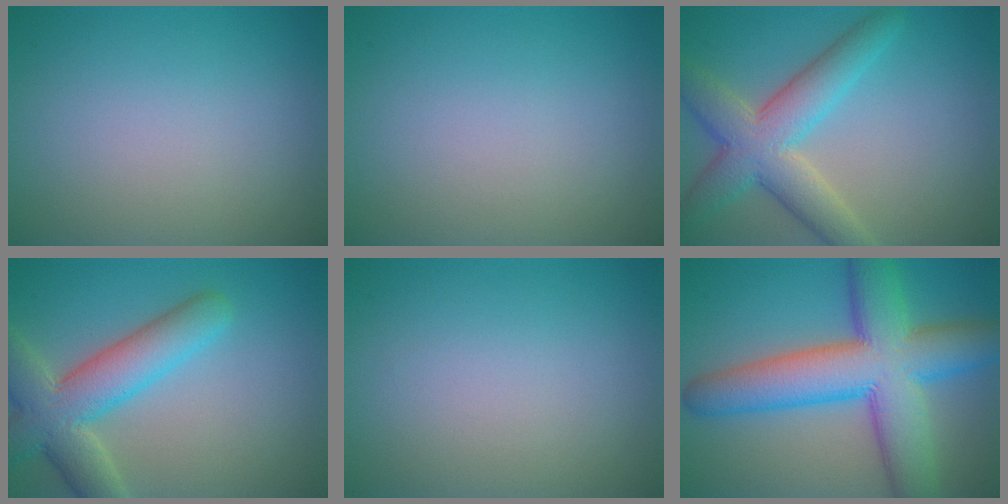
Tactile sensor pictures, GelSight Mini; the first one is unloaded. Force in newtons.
{"total": 0.0}
{"total": 6.6, "press": 6.5, "slide": 0.3}
{"total": 7.1, "press": 7.1, "slide": 0.5}
{"total": 0.0}
{"total": 11.5, "press": 11.5, "slide": 0.3}